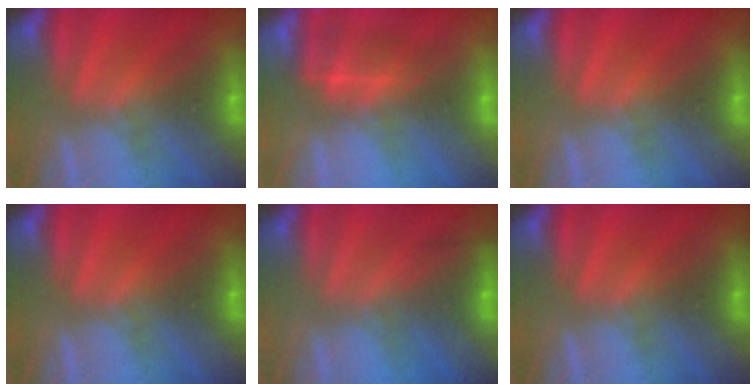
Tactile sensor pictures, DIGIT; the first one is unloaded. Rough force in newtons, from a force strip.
{"total": 4.7}
{"total": 0.0}
{"total": 0.0}
{"total": 2.4}
{"total": 0.0}